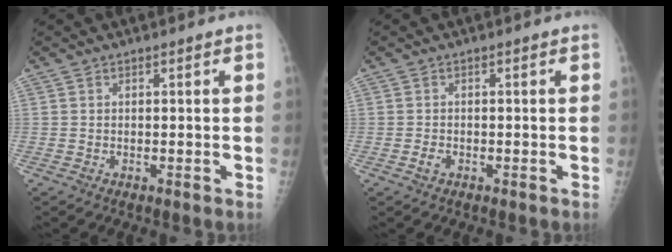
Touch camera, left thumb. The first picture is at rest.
{"total": 1.3, "force": [-0.6, 0.8, 0.8], "torque": [-0.016, 0.002, -0.013]}